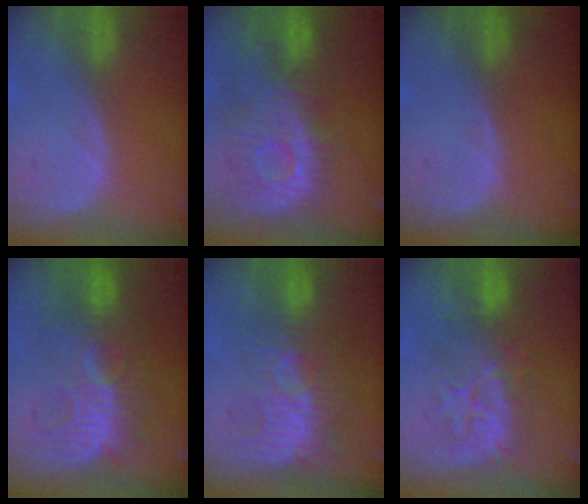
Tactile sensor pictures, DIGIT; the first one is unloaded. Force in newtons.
{"total": 10.6, "press": 9.9, "slide": 3.9}
{"total": 0.0}
{"total": 9.2, "press": 9.0, "slide": 1.9}
{"total": 9.6, "press": 8.5, "slide": 4.4}
{"total": 8.1, "press": 8.1, "slide": 0.9}